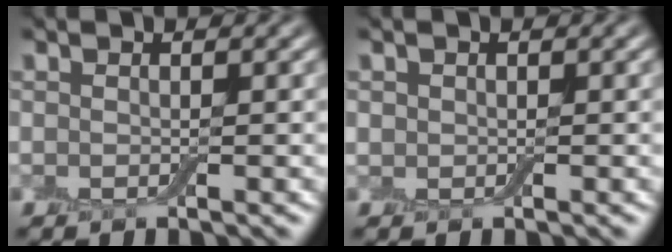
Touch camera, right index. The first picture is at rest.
{"total": 0.6, "force": [0.2, 0.6, -0.2], "torque": [0.012, 0.000, 0.001]}